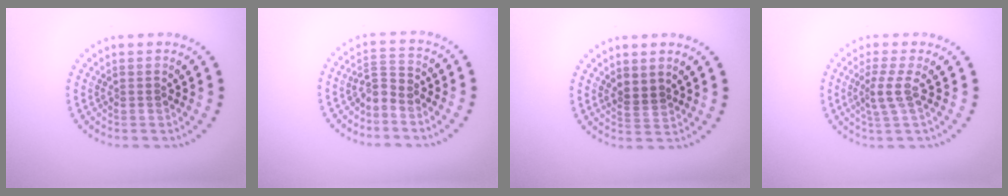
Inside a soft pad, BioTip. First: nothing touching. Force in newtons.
{"total": 2.2, "press": 1.6, "slide": 1.6}
{"total": 1.3, "press": 1.0, "slide": 0.8}
{"total": 2.3, "press": 1.7, "slide": 1.6}